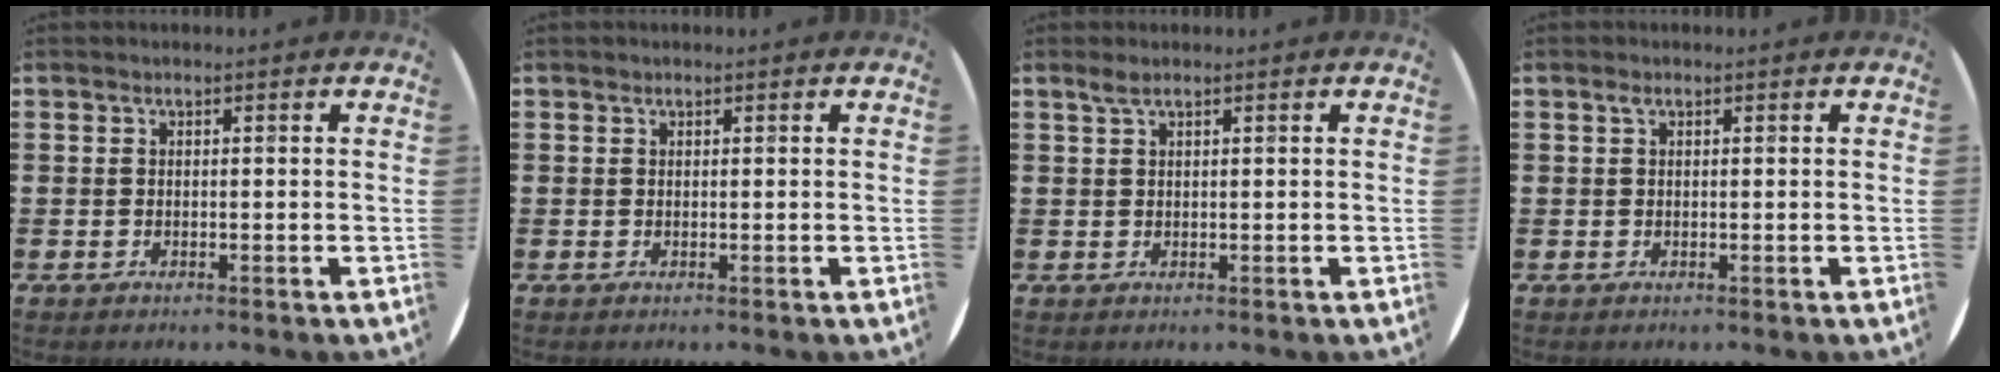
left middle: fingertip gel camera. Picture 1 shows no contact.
{"total": 0.0}
{"total": 1.2, "force": [0.9, 0.1, 0.8], "torque": [-0.016, 0.003, 0.015]}
{"total": 0.5, "force": [0.3, 0.3, 0.4], "torque": [-0.008, 0.003, 0.006]}